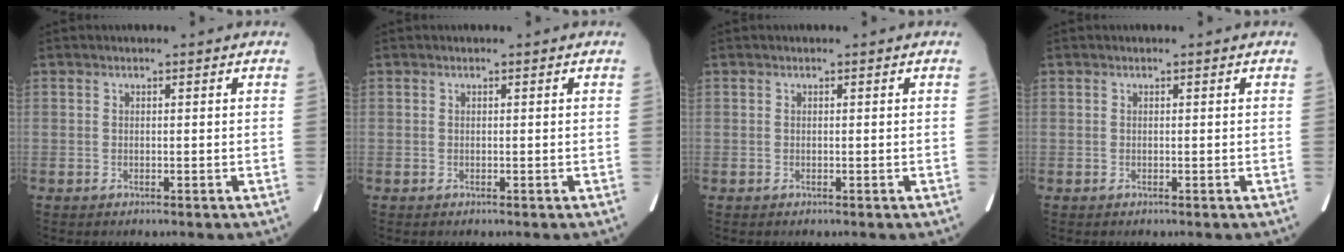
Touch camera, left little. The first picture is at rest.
{"total": 0.0}
{"total": 0.0}
{"total": 0.0}